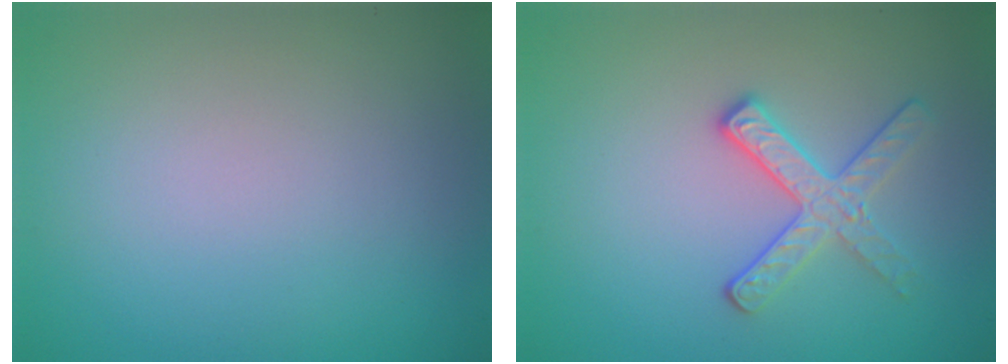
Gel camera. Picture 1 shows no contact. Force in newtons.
{"total": 2.8, "press": 2.6, "slide": 1.0}